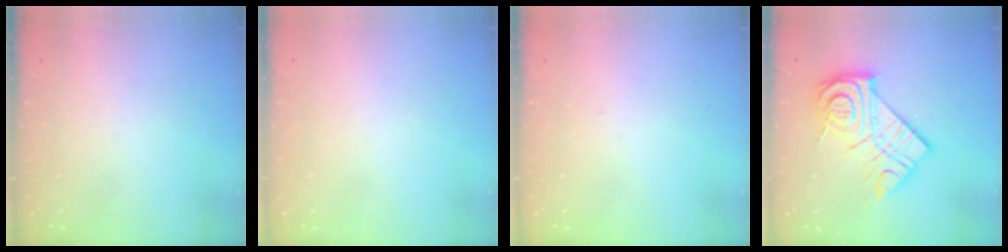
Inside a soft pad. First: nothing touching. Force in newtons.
{"total": 1.6, "press": 1.6, "slide": 0.1}
{"total": 2.7, "press": 2.7, "slide": 0.3}
{"total": 18.5, "press": 18.4, "slide": 1.5}